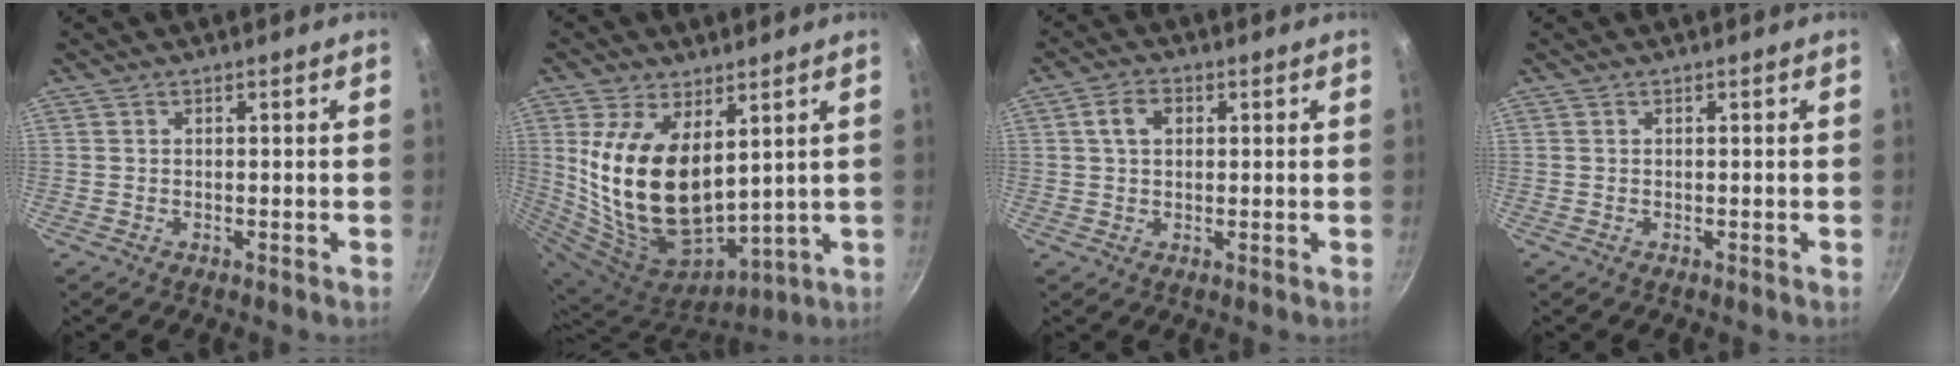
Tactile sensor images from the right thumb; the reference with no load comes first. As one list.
[{"total": 21.0, "force": [4.6, 12.2, 16.4], "torque": [-0.301, -0.047, 0.106]}, {"total": 4.5, "force": [1.2, 3.1, 3.0], "torque": [-0.043, 0.007, 0.016]}, {"total": 0.0}]